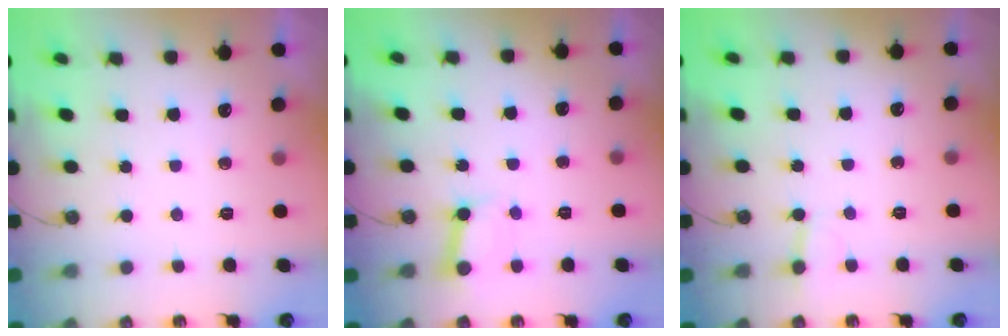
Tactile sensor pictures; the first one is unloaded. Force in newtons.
{"total": 5.5, "press": 5.5, "slide": 0.8}
{"total": 2.6, "press": 2.6, "slide": 0.2}